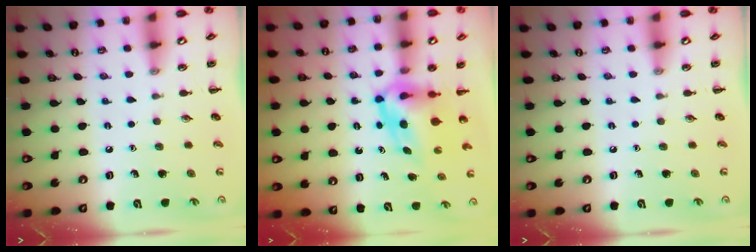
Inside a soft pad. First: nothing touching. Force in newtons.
{"total": 5.9, "press": 5.8, "slide": 1.1}
{"total": 0.0}